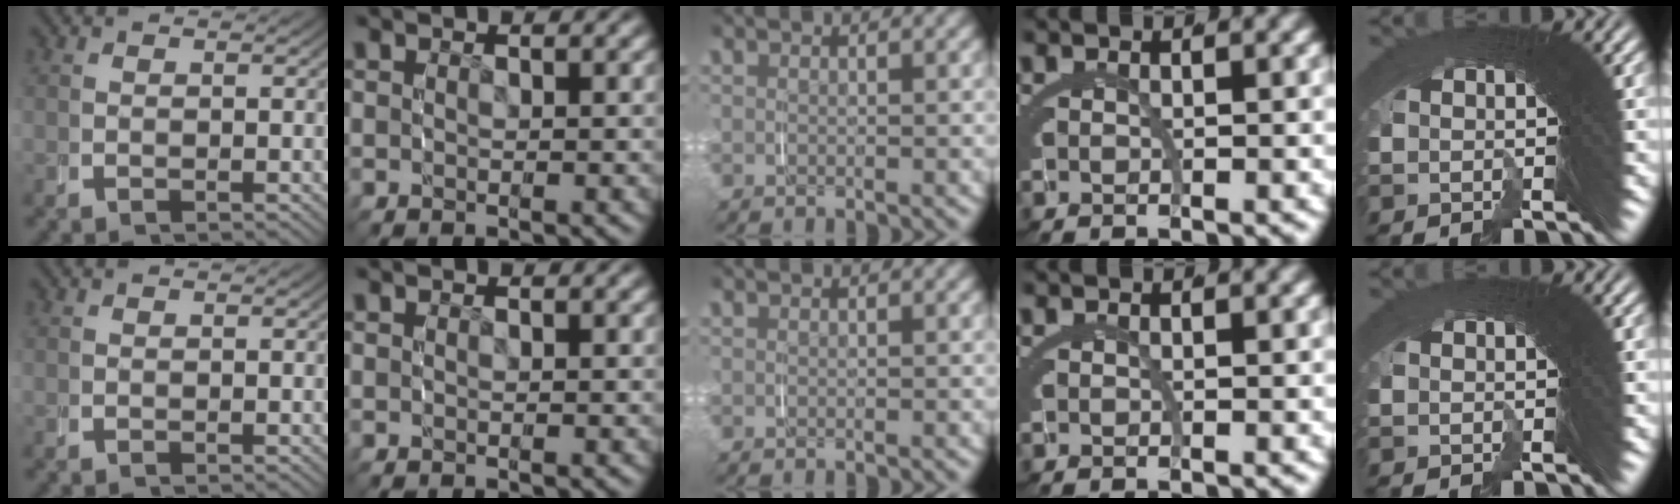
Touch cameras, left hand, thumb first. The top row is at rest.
{}